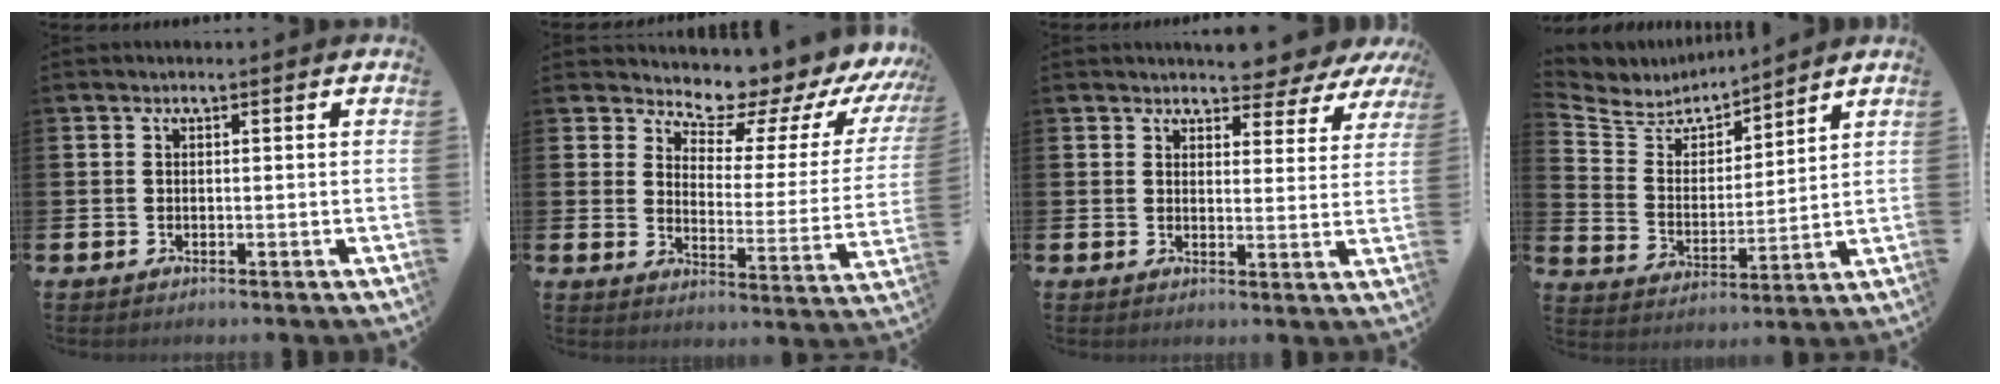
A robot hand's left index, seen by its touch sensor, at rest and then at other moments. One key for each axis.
{"total": 7.4, "fx": 7.0, "fy": 2.1, "fz": 1.5, "tx": -0.049, "ty": -0.068, "tz": 0.113}
{"total": 3.6, "fx": 3.3, "fy": 1.2, "fz": 0.0, "tx": 0.002, "ty": -0.032, "tz": 0.053}
{"total": 5.5, "fx": 5.4, "fy": 1.4, "fz": 0.1, "tx": -0.045, "ty": -0.049, "tz": 0.091}